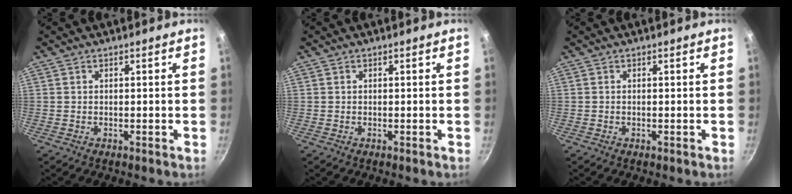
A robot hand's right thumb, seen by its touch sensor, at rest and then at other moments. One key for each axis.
{"total": 0.0}
{"total": 0.0}